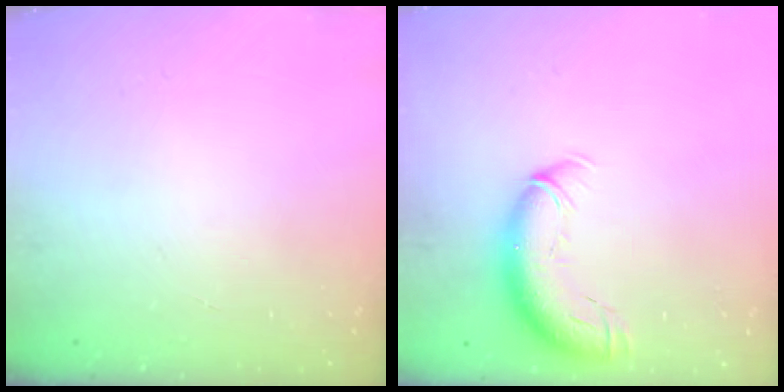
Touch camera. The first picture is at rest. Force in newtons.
{"total": 12.1, "press": 11.7, "slide": 3.1}